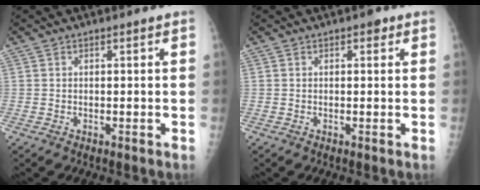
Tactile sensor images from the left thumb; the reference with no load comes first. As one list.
[{"total": 1.3, "force": [0.6, 0.7, 0.8], "torque": [-0.002, 0.001, 0.005]}]